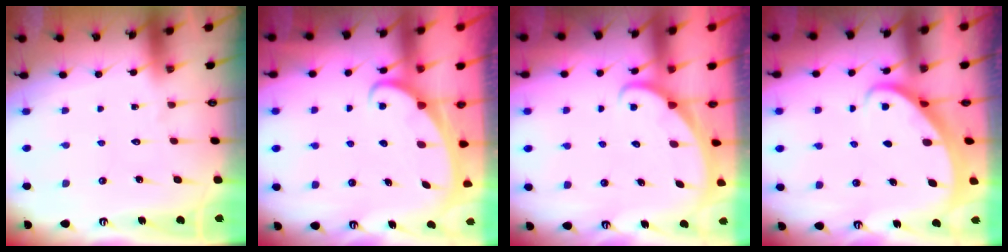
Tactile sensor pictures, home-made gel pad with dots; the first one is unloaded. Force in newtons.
{"total": 2.2, "press": 2.2, "slide": 0.3}
{"total": 2.1, "press": 2.1, "slide": 0.0}
{"total": 2.6, "press": 2.6, "slide": 0.4}